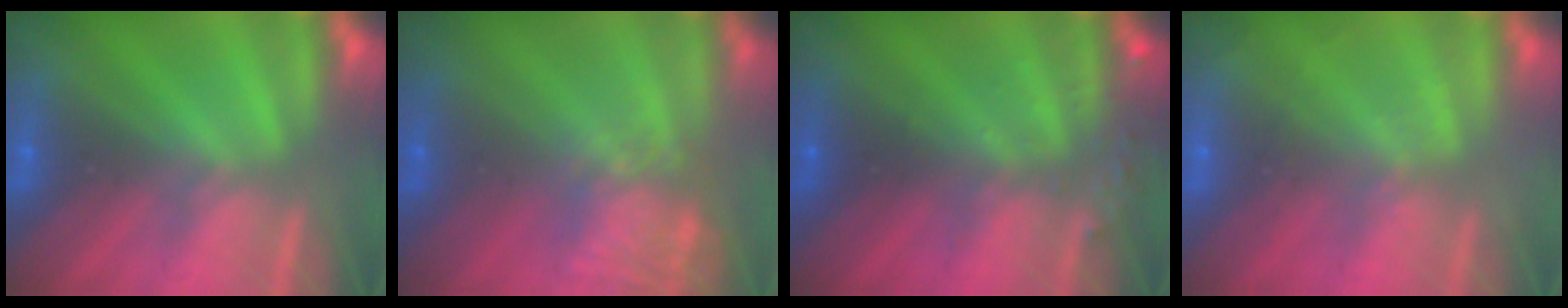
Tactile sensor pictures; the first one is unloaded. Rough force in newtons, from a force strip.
{"total": 4.6}
{"total": 3.1}
{"total": 1.8}